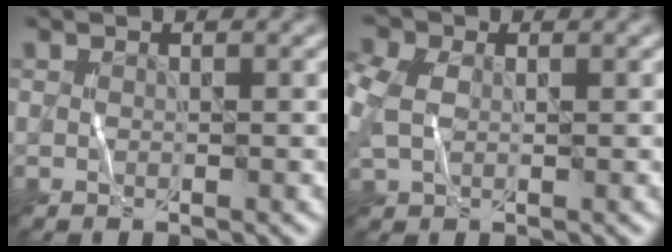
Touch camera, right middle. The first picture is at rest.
{"total": 4.6, "force": [0.5, 3.4, 3.1], "torque": [-0.092, 0.005, 0.014]}